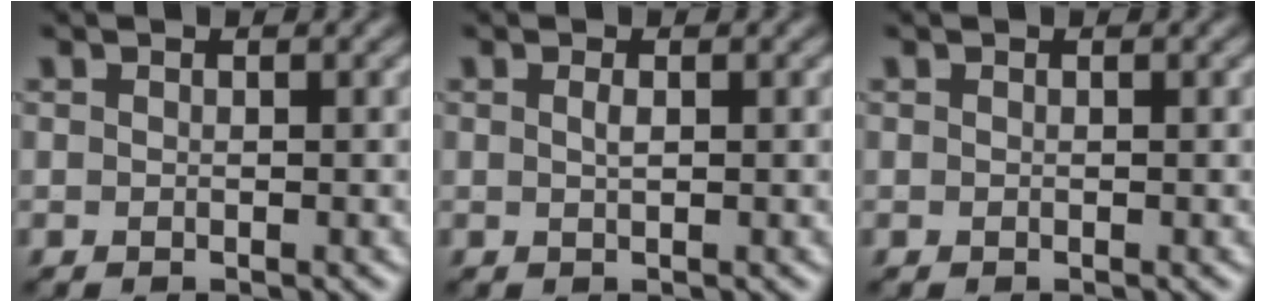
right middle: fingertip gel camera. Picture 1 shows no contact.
{"total": 0.5, "force": [0.2, 0.1, 0.5], "torque": [-0.012, 0.001, 0.003]}
{"total": 0.0}